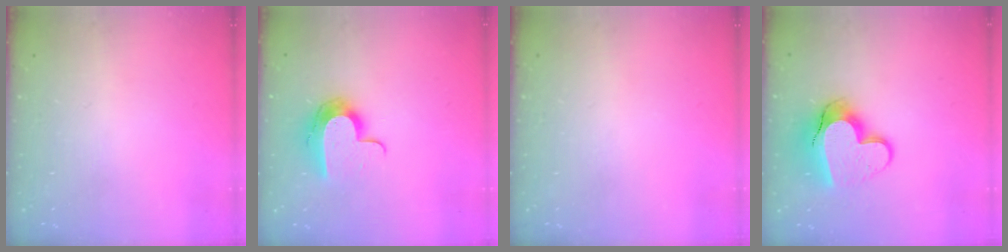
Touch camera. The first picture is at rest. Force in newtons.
{"total": 12.1, "press": 12.1, "slide": 0.6}
{"total": 0.0}
{"total": 14.1, "press": 14.1, "slide": 1.1}